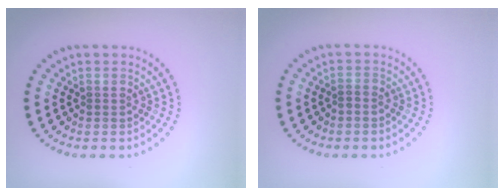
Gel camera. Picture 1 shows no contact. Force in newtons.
{"total": 0.5, "press": 0.2, "slide": 0.5}